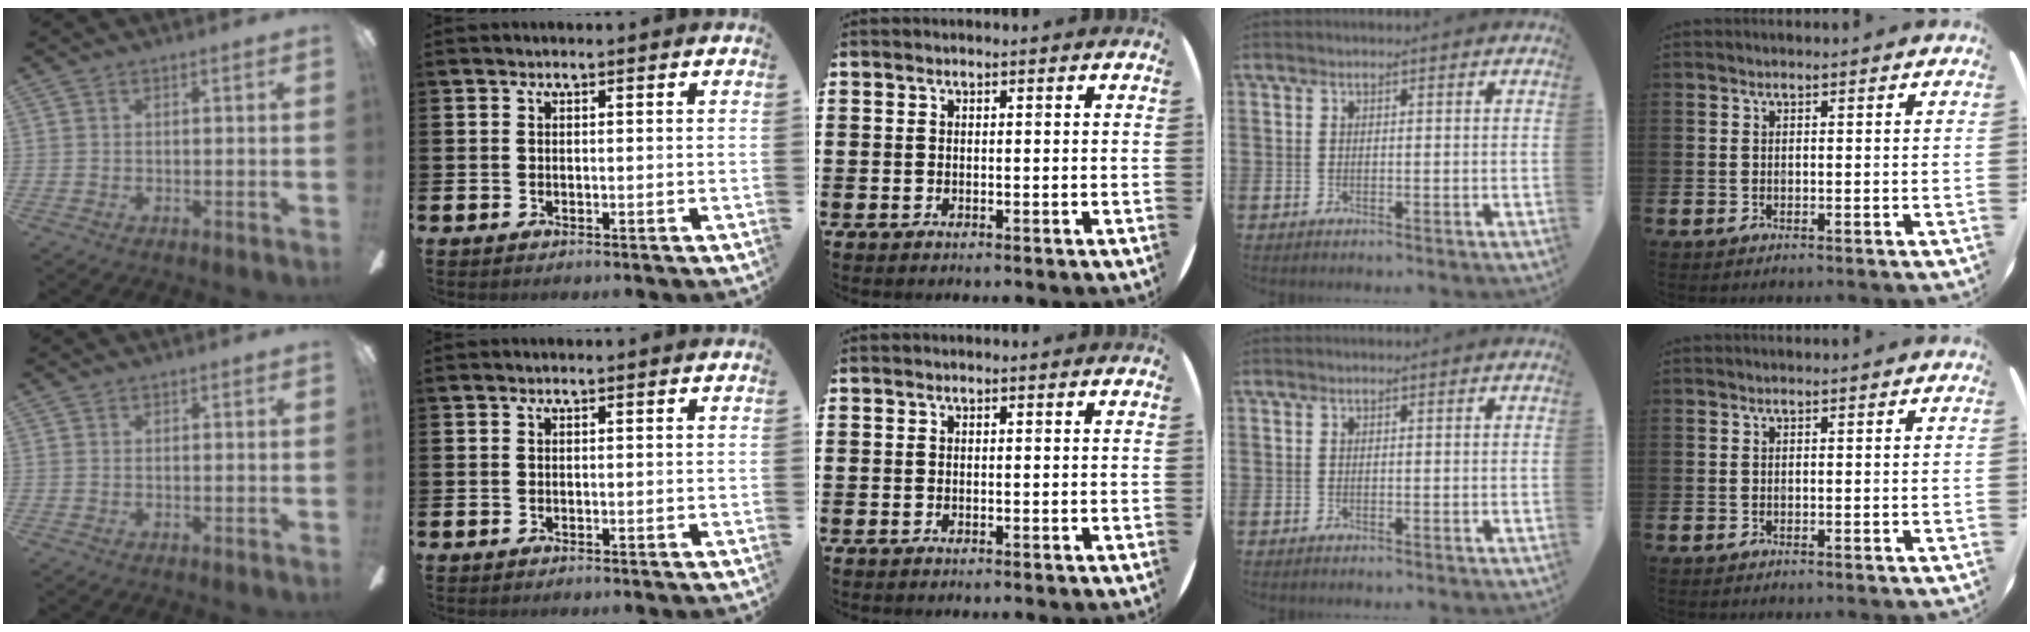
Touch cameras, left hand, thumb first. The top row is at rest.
{}